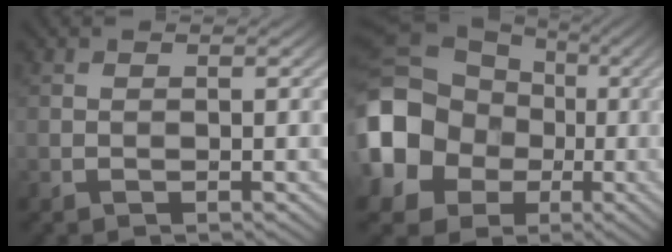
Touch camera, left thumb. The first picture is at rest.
{"total": 17.6, "force": [-2.4, 14.9, 9.0], "torque": [-0.238, -0.017, -0.075]}